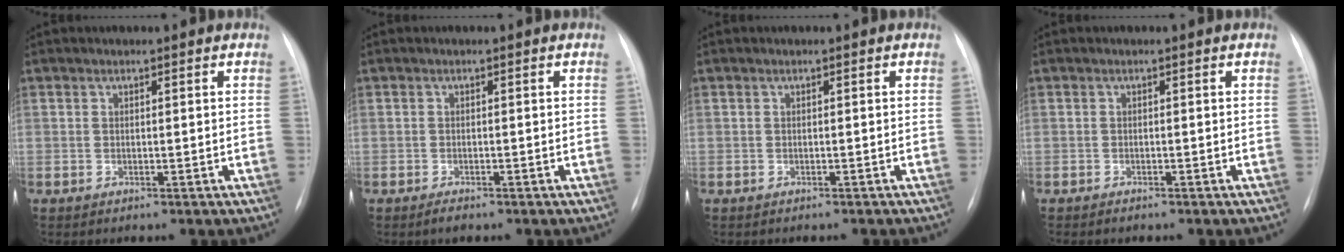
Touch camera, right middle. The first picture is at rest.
{"total": 1.4, "force": [-1.1, 0.4, 0.8], "torque": [-0.018, -0.002, -0.015]}
{"total": 1.5, "force": [-1.3, 0.1, 0.6], "torque": [-0.009, -0.003, -0.014]}
{"total": 1.0, "force": [-0.9, 0.3, 0.5], "torque": [-0.010, -0.002, -0.012]}